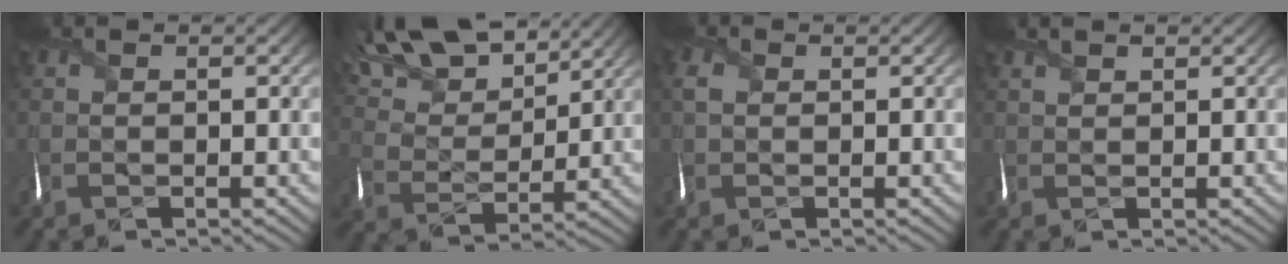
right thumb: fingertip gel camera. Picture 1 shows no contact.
{"total": 14.6, "force": [10.6, 6.0, 8.0], "torque": [-0.194, 0.028, 0.159]}
{"total": 1.6, "force": [0.5, 1.2, 0.9], "torque": [-0.026, 0.006, 0.008]}
{"total": 1.6, "force": [1.4, 0.4, 0.6], "torque": [-0.019, 0.009, 0.030]}